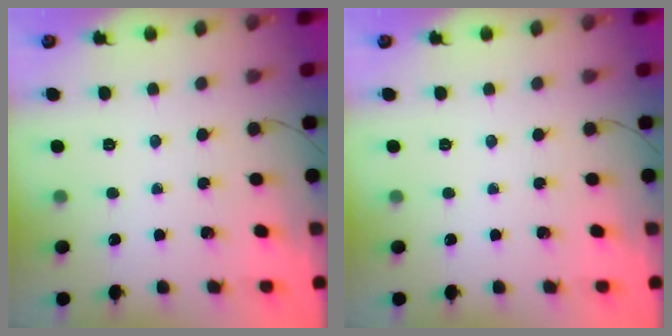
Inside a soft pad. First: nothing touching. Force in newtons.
{"total": 0.0}